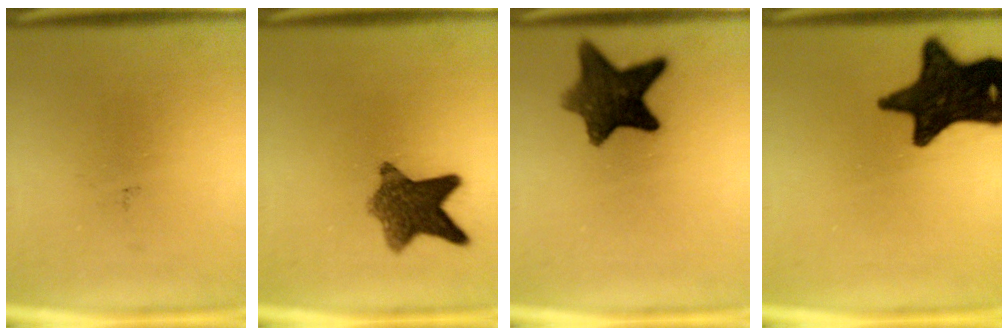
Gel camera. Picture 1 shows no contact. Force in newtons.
{"total": 8.8}
{"total": 10.4}
{"total": 17.2}